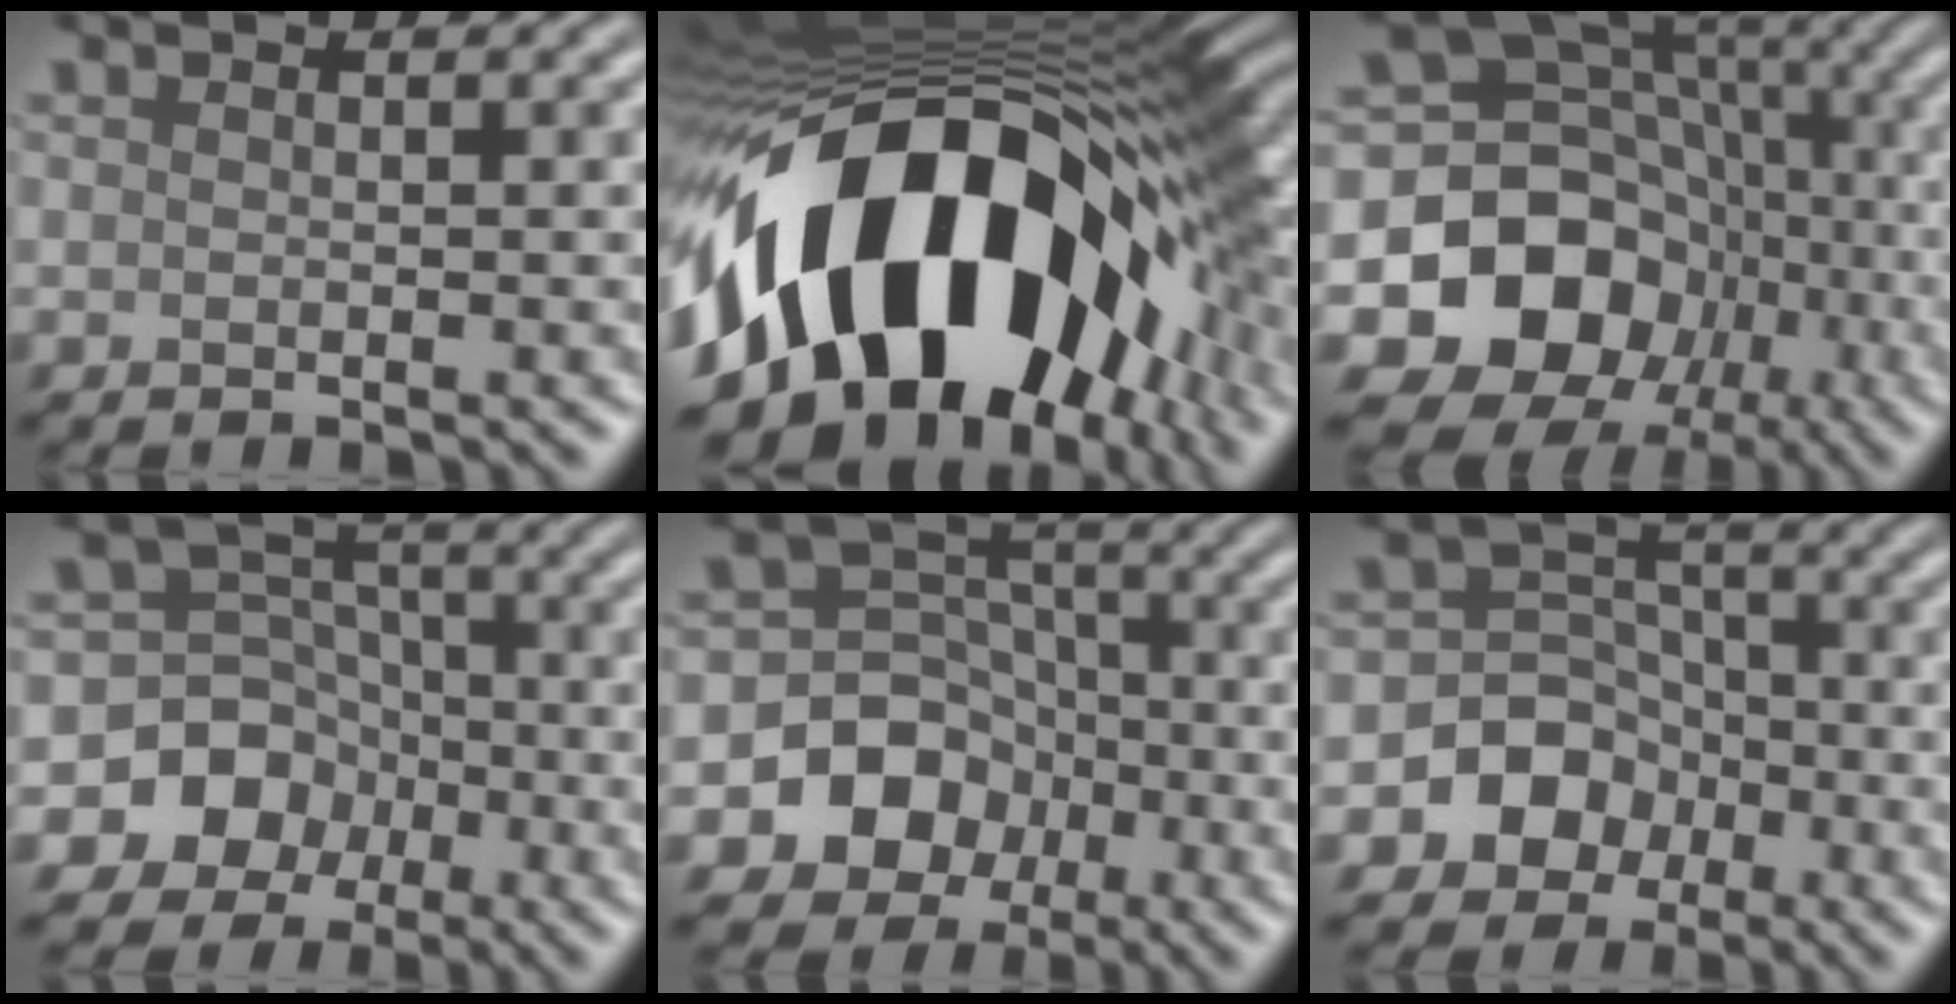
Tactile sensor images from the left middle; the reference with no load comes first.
{"total": 18.2, "force": [-4.9, 10.5, 14.0], "torque": [-0.242, -0.021, -0.076]}
{"total": 14.3, "force": [-3.6, 12.1, 6.8], "torque": [-0.131, -0.008, -0.068]}
{"total": 8.5, "force": [-3.6, 7.6, 1.3], "torque": [-0.008, 0.011, -0.081]}
{"total": 7.7, "force": [-3.1, 6.7, 2.1], "torque": [-0.013, 0.011, -0.083]}
{"total": 6.5, "force": [-2.8, 5.7, 1.5], "torque": [-0.001, 0.012, -0.079]}